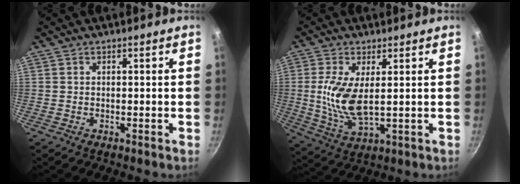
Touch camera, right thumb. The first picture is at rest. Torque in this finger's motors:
{"motor_torque": [-0.62, 1.13, 0.99, 0.10, 0.12]}